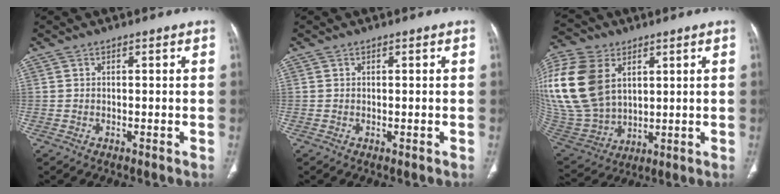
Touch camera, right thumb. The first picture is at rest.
{"total": 0.0}
{"total": 24.9, "force": [7.2, 17.3, 16.4], "torque": [-0.383, -0.006, 0.152]}